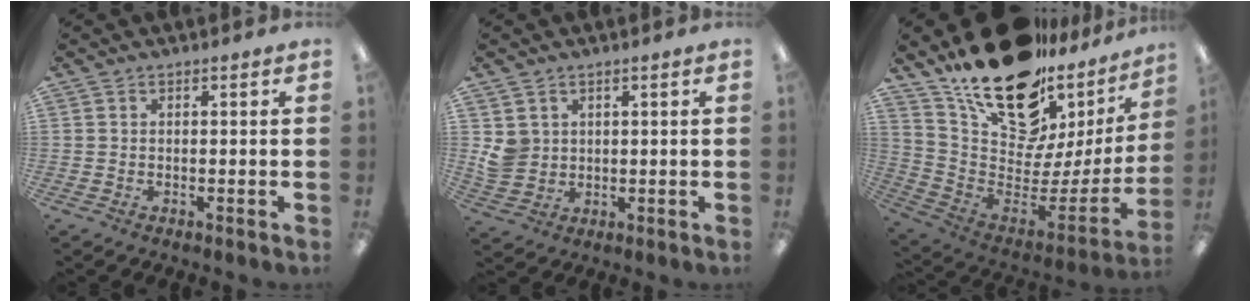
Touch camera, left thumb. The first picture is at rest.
{"total": 4.8, "force": [1.7, 4.3, 1.3], "torque": [-0.034, -0.003, 0.034]}
{"total": 25.6, "force": [18.2, 12.1, 13.4], "torque": [-0.218, -0.116, 0.337]}